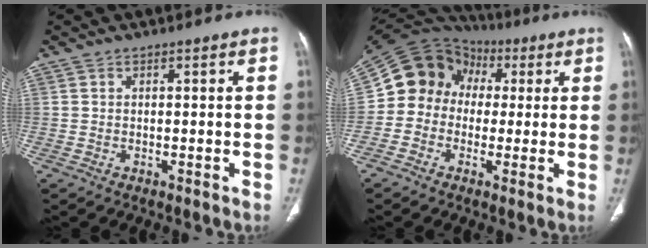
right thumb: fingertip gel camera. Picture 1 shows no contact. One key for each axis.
{"total": 13.2, "fx": 0.7, "fy": 11.7, "fz": 6.0, "tx": -0.084, "ty": 0.038, "tz": 0.000}